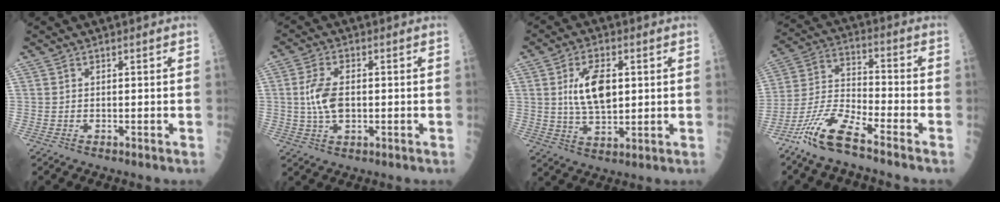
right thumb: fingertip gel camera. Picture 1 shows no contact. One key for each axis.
{"total": 7.1, "fx": 0.0, "fy": 3.7, "fz": 6.0, "tx": -0.119, "ty": 0.002, "tz": -0.001}
{"total": 9.8, "fx": 1.8, "fy": 4.9, "fz": 8.3, "tx": -0.139, "ty": -0.006, "tz": 0.037}
{"total": 12.1, "fx": -8.5, "fy": 1.8, "fz": 8.4, "tx": -0.195, "ty": 0.038, "tz": -0.172}